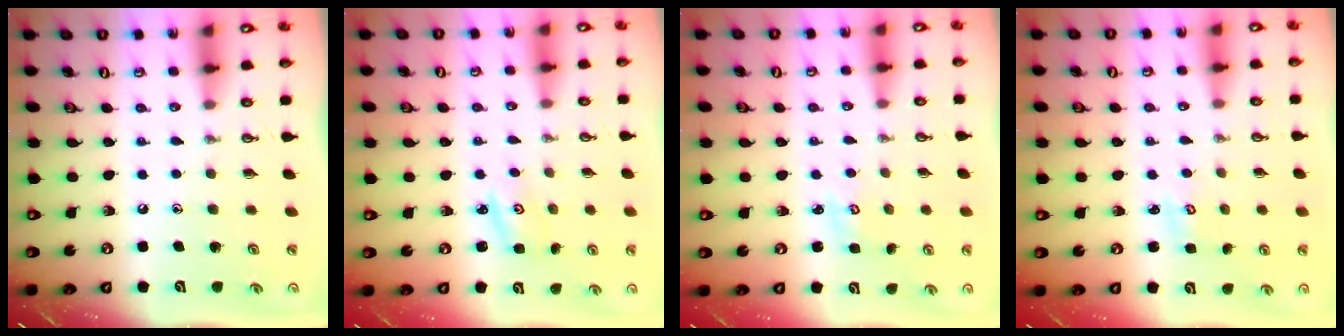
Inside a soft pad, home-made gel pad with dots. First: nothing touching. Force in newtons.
{"total": 1.6, "press": 1.5, "slide": 0.1}
{"total": 1.9, "press": 1.9, "slide": 0.2}
{"total": 2.2, "press": 2.2, "slide": 0.3}